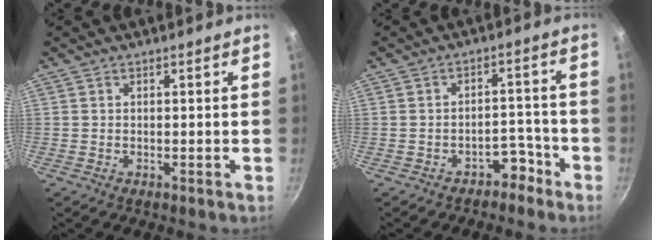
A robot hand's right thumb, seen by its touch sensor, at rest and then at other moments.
{"total": 4.7, "force": [-3.4, 2.8, 1.8], "torque": [0.008, 0.050, -0.035]}